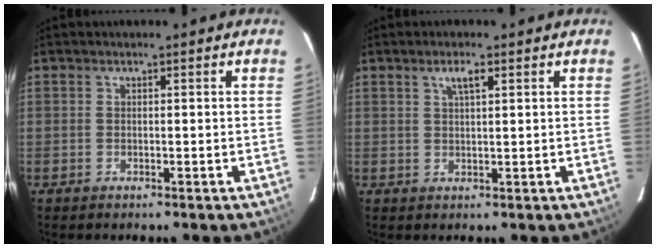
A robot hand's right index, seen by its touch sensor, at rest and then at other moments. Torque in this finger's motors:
{"motor_torque": [0.02, 0.00, 0.06, 0.04]}